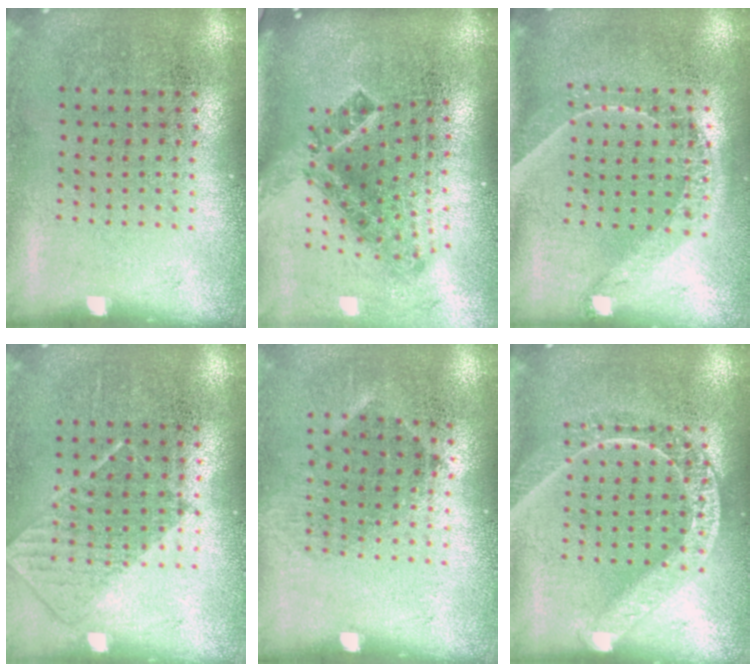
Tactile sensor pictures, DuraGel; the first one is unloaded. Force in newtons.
{"total": 2.2, "press": 1.3, "slide": 1.7}
{"total": 1.6, "press": 1.3, "slide": 0.9}
{"total": 0.8, "press": 0.8, "slide": 0.4}
{"total": 0.9, "press": 0.7, "slide": 0.6}
{"total": 1.8, "press": 1.7, "slide": 0.6}